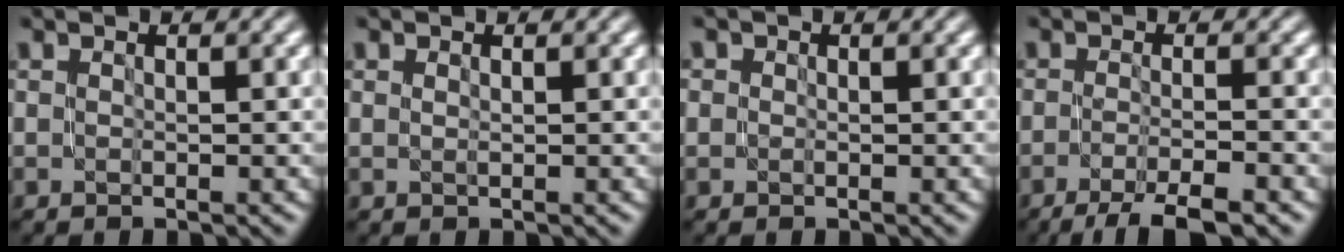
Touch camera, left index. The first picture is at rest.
{"total": 0.0}
{"total": 0.6, "force": [0.2, 0.5, 0.1], "torque": [0.001, -0.003, -0.002]}
{"total": 5.2, "force": [-3.5, 1.0, 3.7], "torque": [-0.055, -0.002, -0.065]}